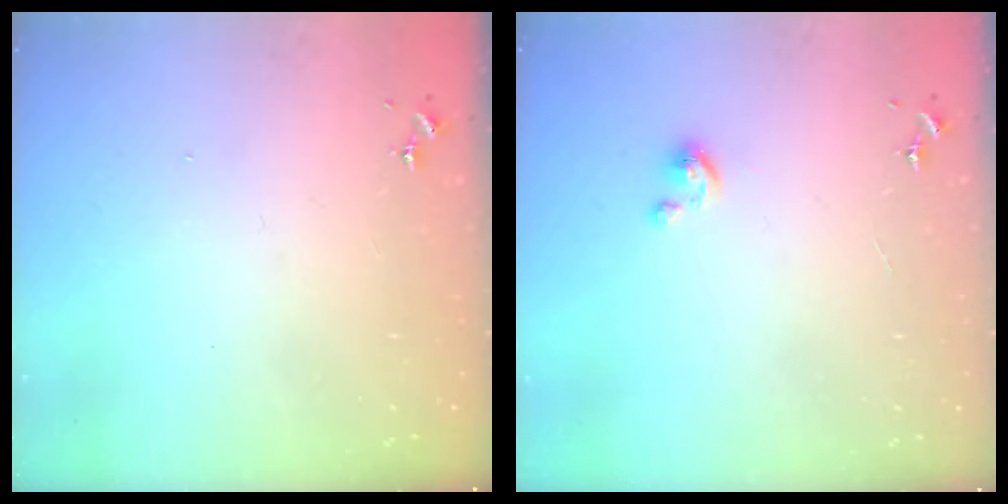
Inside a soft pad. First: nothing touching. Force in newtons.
{"total": 2.4, "press": 2.4, "slide": 0.2}